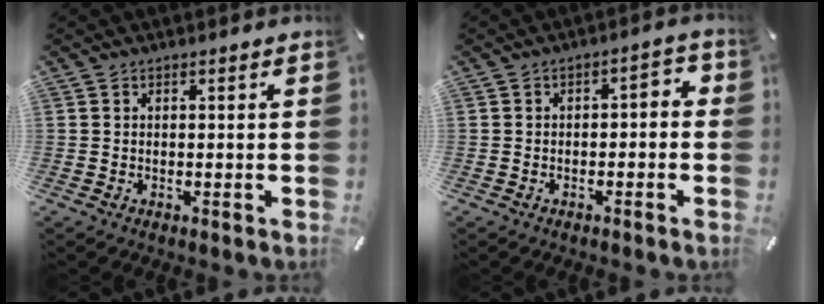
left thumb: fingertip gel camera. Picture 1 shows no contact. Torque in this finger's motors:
{"motor_torque": [-0.17, 0.21, 0.18, 0.21, 0.03]}